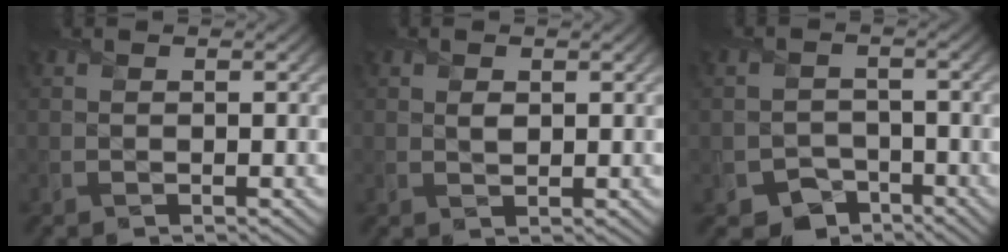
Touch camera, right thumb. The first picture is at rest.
{"total": 1.2, "force": [0.4, 0.8, 0.7], "torque": [-0.015, -0.003, 0.011]}
{"total": 4.5, "force": [-3.1, 3.1, 1.2], "torque": [-0.017, -0.007, -0.054]}